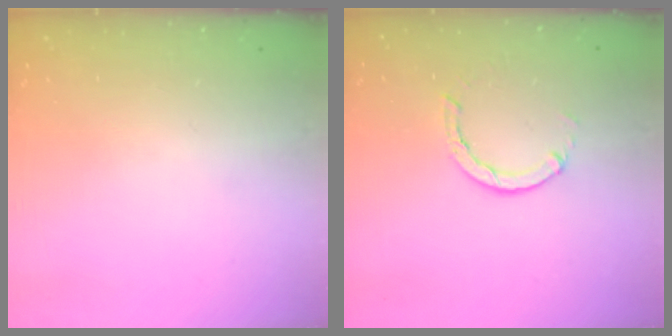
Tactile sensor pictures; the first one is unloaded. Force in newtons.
{"total": 3.2, "press": 3.1, "slide": 0.4}